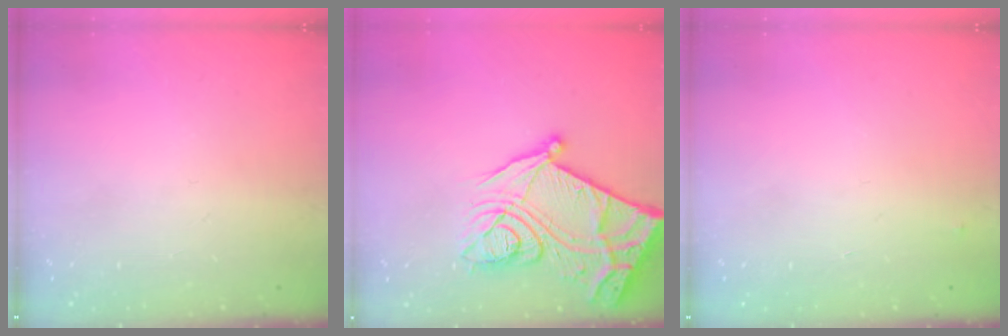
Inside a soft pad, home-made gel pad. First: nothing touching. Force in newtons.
{"total": 27.1, "press": 27.1, "slide": 0.8}
{"total": 2.5, "press": 2.5, "slide": 0.4}